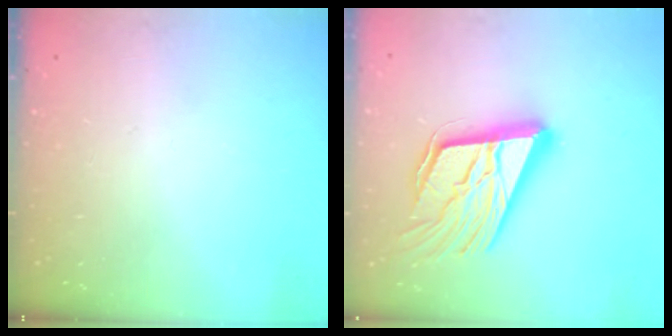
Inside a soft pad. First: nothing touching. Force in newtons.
{"total": 23.6, "press": 23.1, "slide": 4.9}